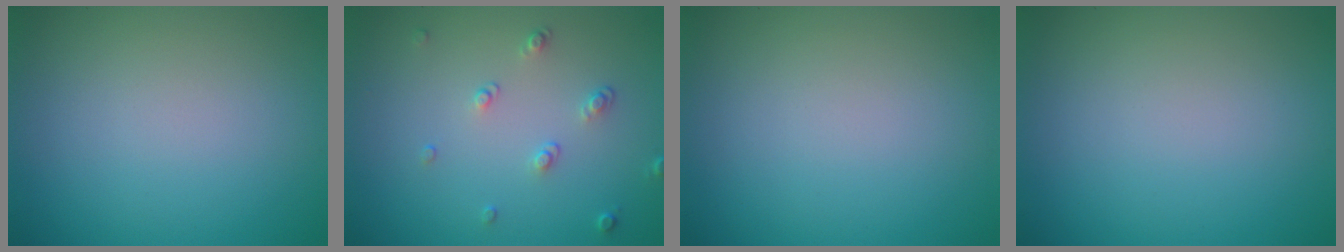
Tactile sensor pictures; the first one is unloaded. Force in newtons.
{"total": 1.5, "press": 1.0, "slide": 1.1}
{"total": 0.0}
{"total": 0.0}